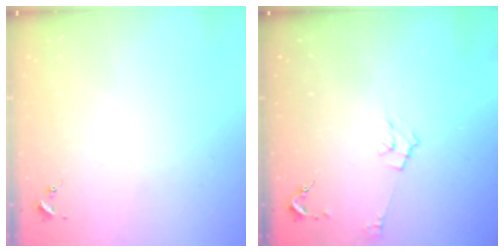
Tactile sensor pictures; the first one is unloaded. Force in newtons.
{"total": 6.5, "press": 6.5, "slide": 0.8}